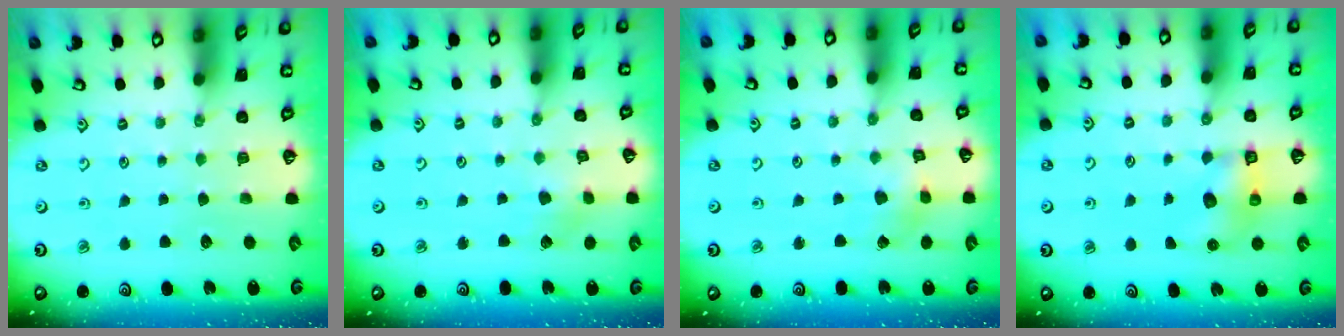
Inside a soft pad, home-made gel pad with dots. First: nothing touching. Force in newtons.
{"total": 3.4, "press": 3.3, "slide": 0.3}
{"total": 2.8, "press": 2.8, "slide": 0.3}
{"total": 6.8, "press": 6.8, "slide": 0.5}